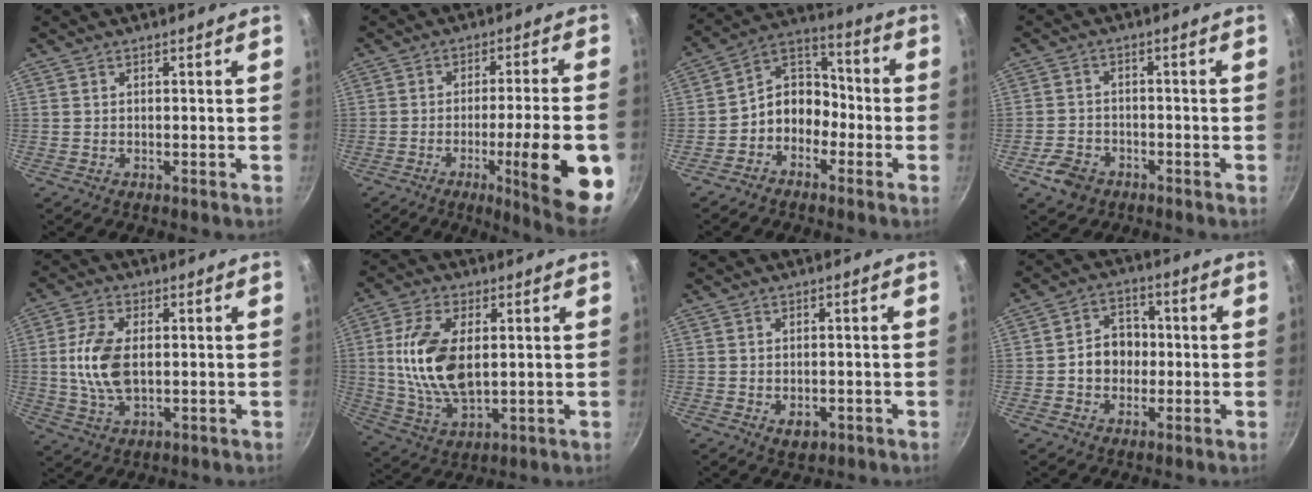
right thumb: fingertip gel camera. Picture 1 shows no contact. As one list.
[{"total": 17.9, "force": [-5.6, 2.6, 16.8], "torque": [-0.216, 0.016, -0.074]}, {"total": 9.4, "force": [-3.6, 7.3, 4.6], "torque": [-0.033, 0.059, -0.085]}, {"total": 5.5, "force": [-3.2, 3.8, 2.4], "torque": [-0.047, 0.026, -0.057]}, {"total": 9.9, "force": [0.4, 5.4, 8.3], "torque": [-0.166, 0.001, 0.008]}, {"total": 14.5, "force": [1.7, 7.7, 12.1], "torque": [-0.229, -0.006, 0.038]}, {"total": 3.3, "force": [-1.1, 2.2, 2.2], "torque": [-0.029, 0.000, -0.008]}, {"total": 7.8, "force": [-0.6, 6.5, 4.2], "torque": [-0.031, 0.018, -0.018]}]